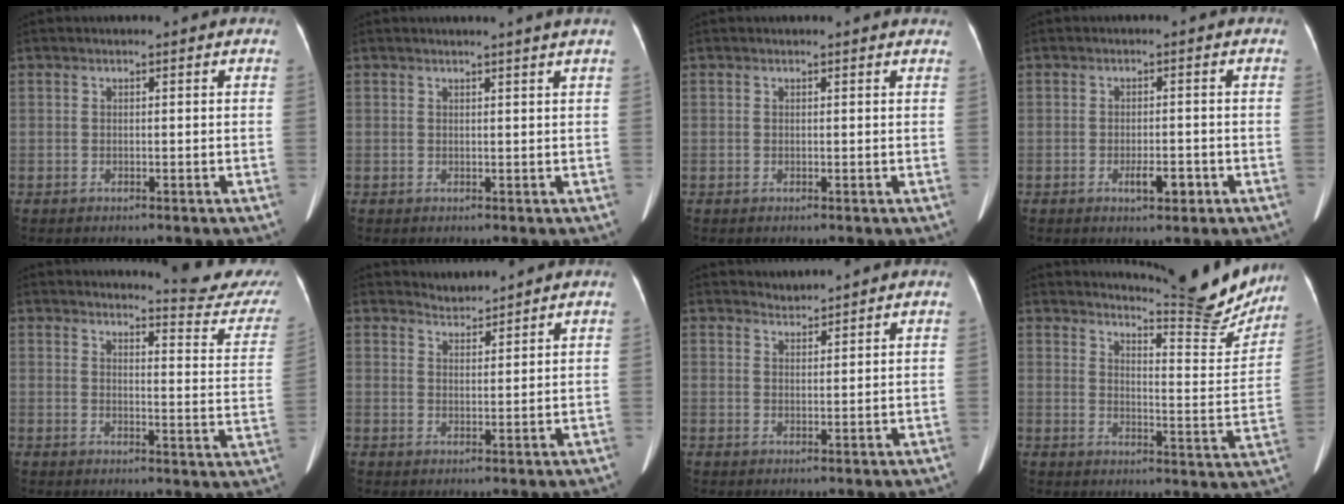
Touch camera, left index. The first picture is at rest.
{"total": 2.4, "force": [2.1, -0.7, 0.9], "torque": [-0.015, 0.000, 0.025]}
{"total": 3.2, "force": [3.1, 0.9, 0.6], "torque": [-0.010, 0.013, 0.020]}
{"total": 2.9, "force": [-1.4, 0.9, 2.4], "torque": [-0.042, 0.000, -0.018]}
{"total": 13.1, "force": [12.9, -0.6, 2.2], "torque": [-0.018, -0.105, 0.127]}
{"total": 2.3, "force": [2.2, -0.2, -0.6], "torque": [0.000, 0.002, 0.048]}
{"total": 1.7, "force": [1.6, -0.2, -0.5], "torque": [-0.004, 0.004, 0.034]}
{"total": 14.1, "force": [13.7, 0.7, 3.2], "torque": [-0.039, -0.072, 0.162]}